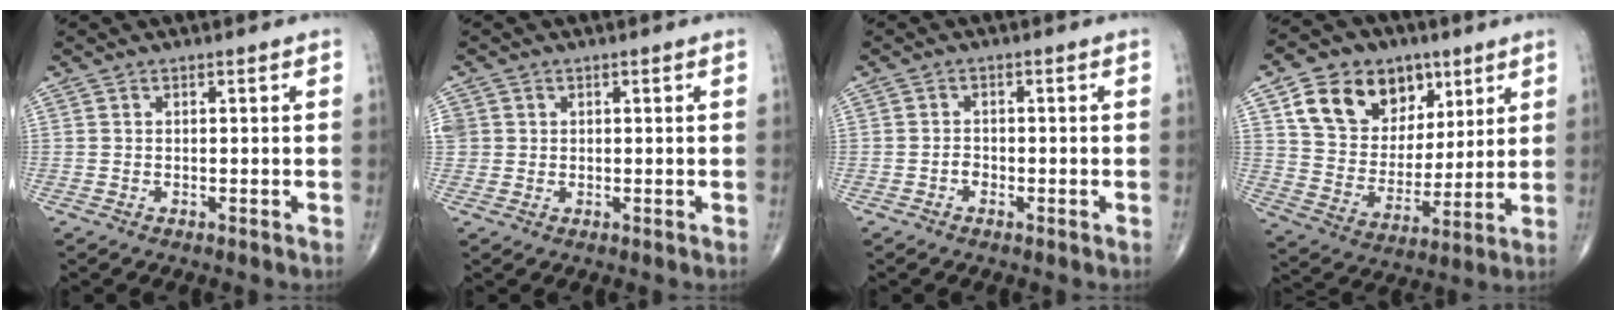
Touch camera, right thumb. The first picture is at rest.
{"total": 3.2, "force": [0.6, 3.0, 0.8], "torque": [-0.011, 0.007, 0.017]}
{"total": 1.3, "force": [-0.7, 1.0, 0.6], "torque": [-0.005, 0.004, -0.014]}
{"total": 18.2, "force": [8.7, 13.2, 9.0], "torque": [-0.115, -0.023, 0.157]}